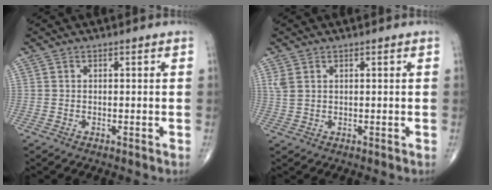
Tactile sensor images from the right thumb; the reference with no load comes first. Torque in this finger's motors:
{"motor_torque": [0.06, 0.54, 0.17, 0.04, -0.05]}